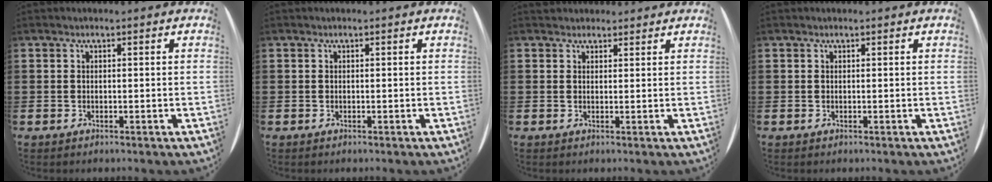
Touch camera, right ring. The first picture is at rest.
{"total": 0.0}
{"total": 1.4, "force": [1.3, 0.5, -0.3], "torque": [0.001, 0.004, 0.026]}
{"total": 0.0}